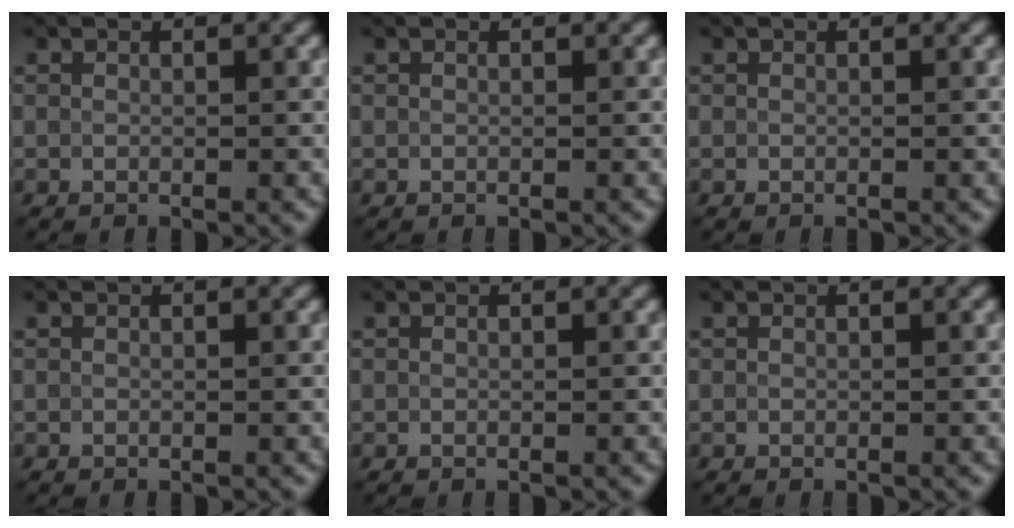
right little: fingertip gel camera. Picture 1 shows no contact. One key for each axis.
{"total": 0.0}
{"total": 0.0}
{"total": 0.0}
{"total": 0.0}
{"total": 0.0}